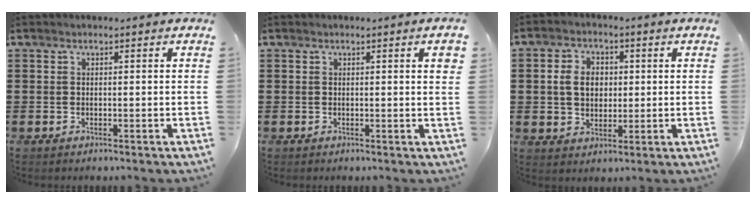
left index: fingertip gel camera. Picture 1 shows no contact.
{"total": 1.8, "force": [0.6, 0.1, 1.7], "torque": [-0.024, -0.002, 0.008]}
{"total": 5.2, "force": [0.6, 4.0, 3.3], "torque": [-0.076, 0.007, 0.004]}